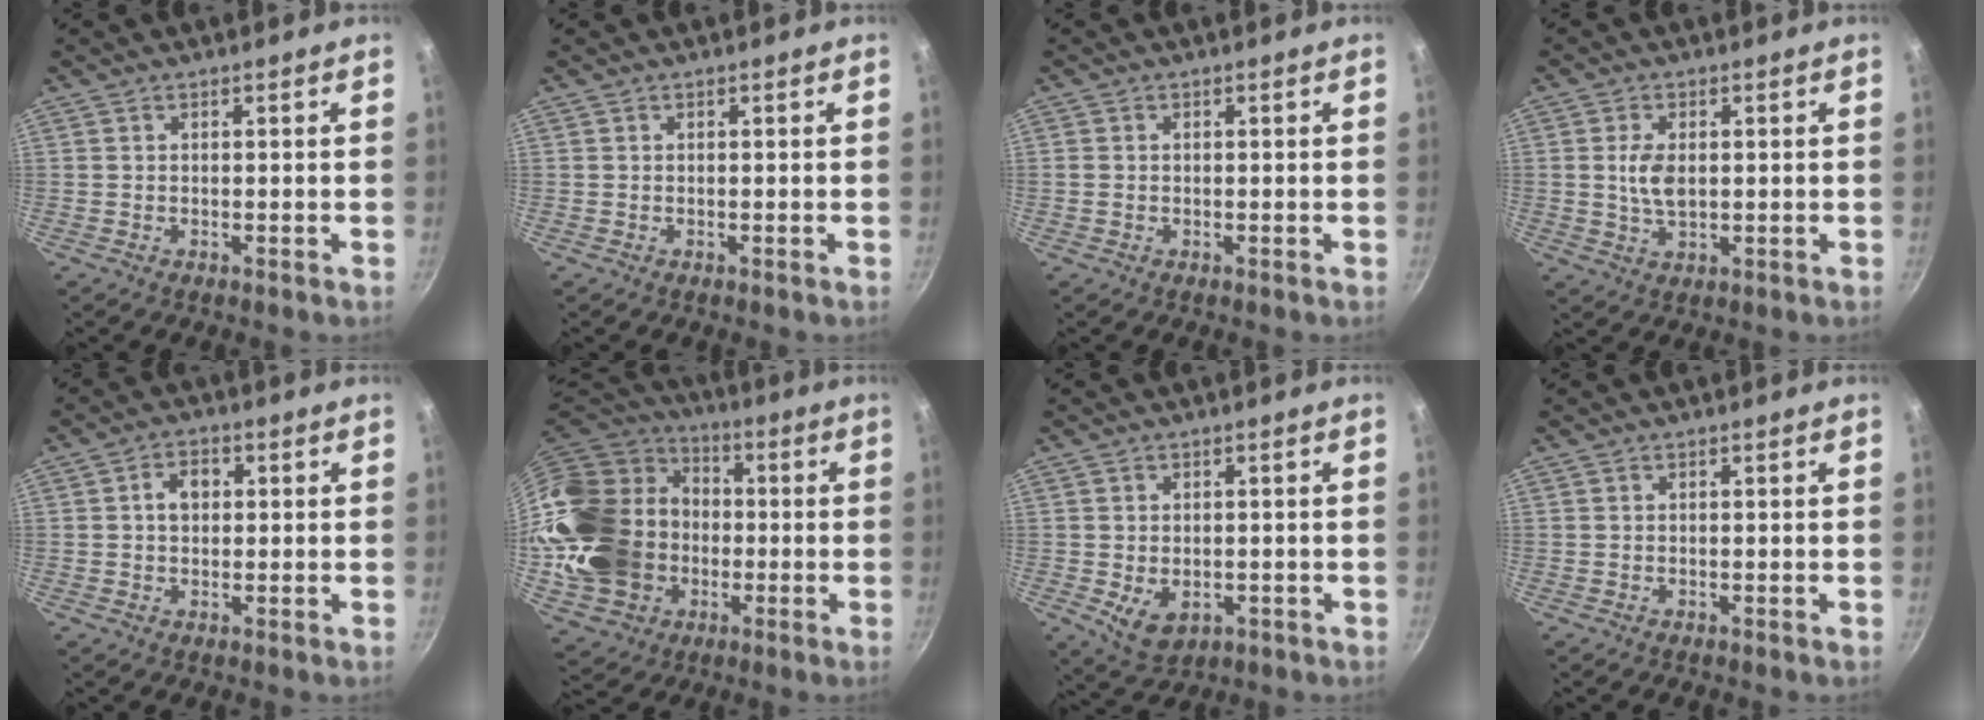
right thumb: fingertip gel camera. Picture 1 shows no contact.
{"total": 0.0}
{"total": 1.1, "force": [-0.1, 1.0, 0.5], "torque": [-0.011, 0.003, -0.003]}
{"total": 5.3, "force": [0.5, 3.1, 4.2], "torque": [-0.079, -0.003, 0.010]}
{"total": 4.2, "force": [0.6, 3.2, 2.7], "torque": [-0.022, 0.008, 0.006]}
{"total": 27.8, "force": [-2.7, 22.7, 15.9], "torque": [-0.303, 0.051, -0.023]}
{"total": 5.7, "force": [-1.0, 4.1, 3.8], "torque": [-0.057, -0.011, -0.002]}
{"total": 0.0}